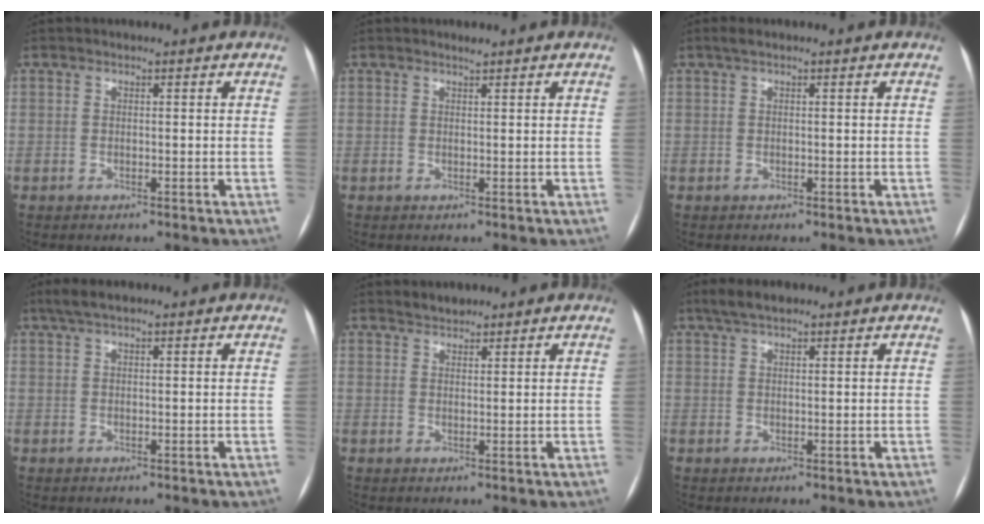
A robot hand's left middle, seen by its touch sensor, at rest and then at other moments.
{"total": 0.6, "force": [0.6, 0.0, 0.2], "torque": [-0.009, 0.001, 0.011]}
{"total": 1.1, "force": [0.7, 0.2, 0.8], "torque": [-0.020, 0.018, 0.013]}
{"total": 3.1, "force": [2.1, 0.6, 2.1], "torque": [-0.047, 0.022, 0.042]}
{"total": 1.7, "force": [1.6, 0.6, 0.1], "torque": [-0.006, 0.007, 0.029]}
{"total": 3.7, "force": [2.7, 1.1, 2.2], "torque": [-0.048, 0.018, 0.051]}